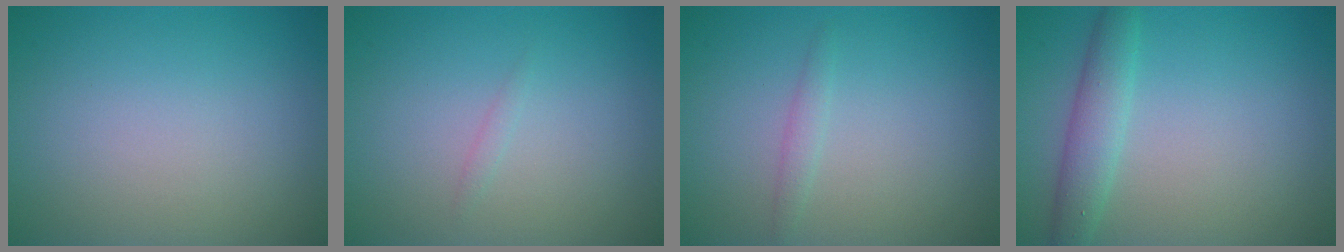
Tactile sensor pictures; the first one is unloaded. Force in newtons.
{"total": 0.5, "press": 0.5, "slide": 0.0}
{"total": 0.9, "press": 0.9, "slide": 0.1}
{"total": 2.9, "press": 2.9, "slide": 0.2}